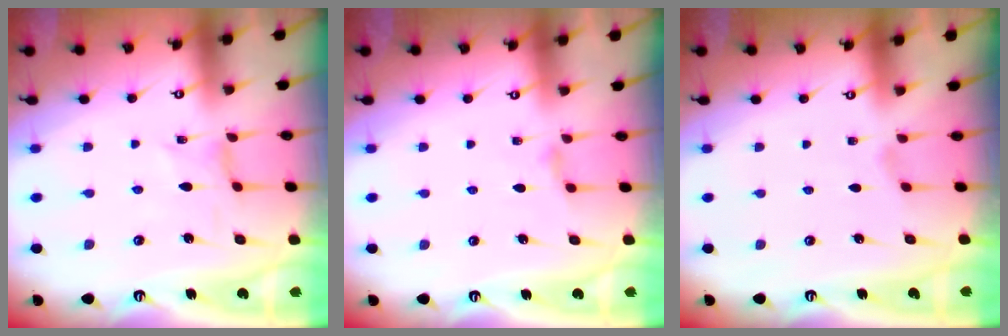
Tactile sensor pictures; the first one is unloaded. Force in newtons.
{"total": 2.9, "press": 2.8, "slide": 0.5}
{"total": 0.6, "press": 0.5, "slide": 0.2}